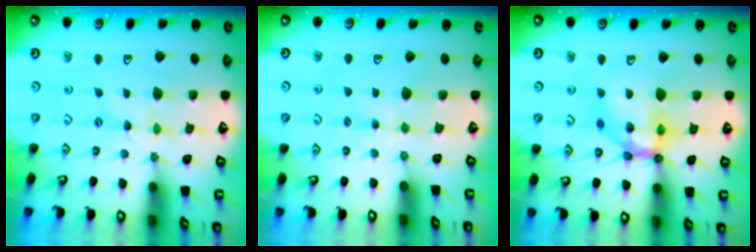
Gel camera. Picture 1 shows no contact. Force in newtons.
{"total": 3.2, "press": 3.2, "slide": 0.5}
{"total": 13.0, "press": 12.9, "slide": 1.5}